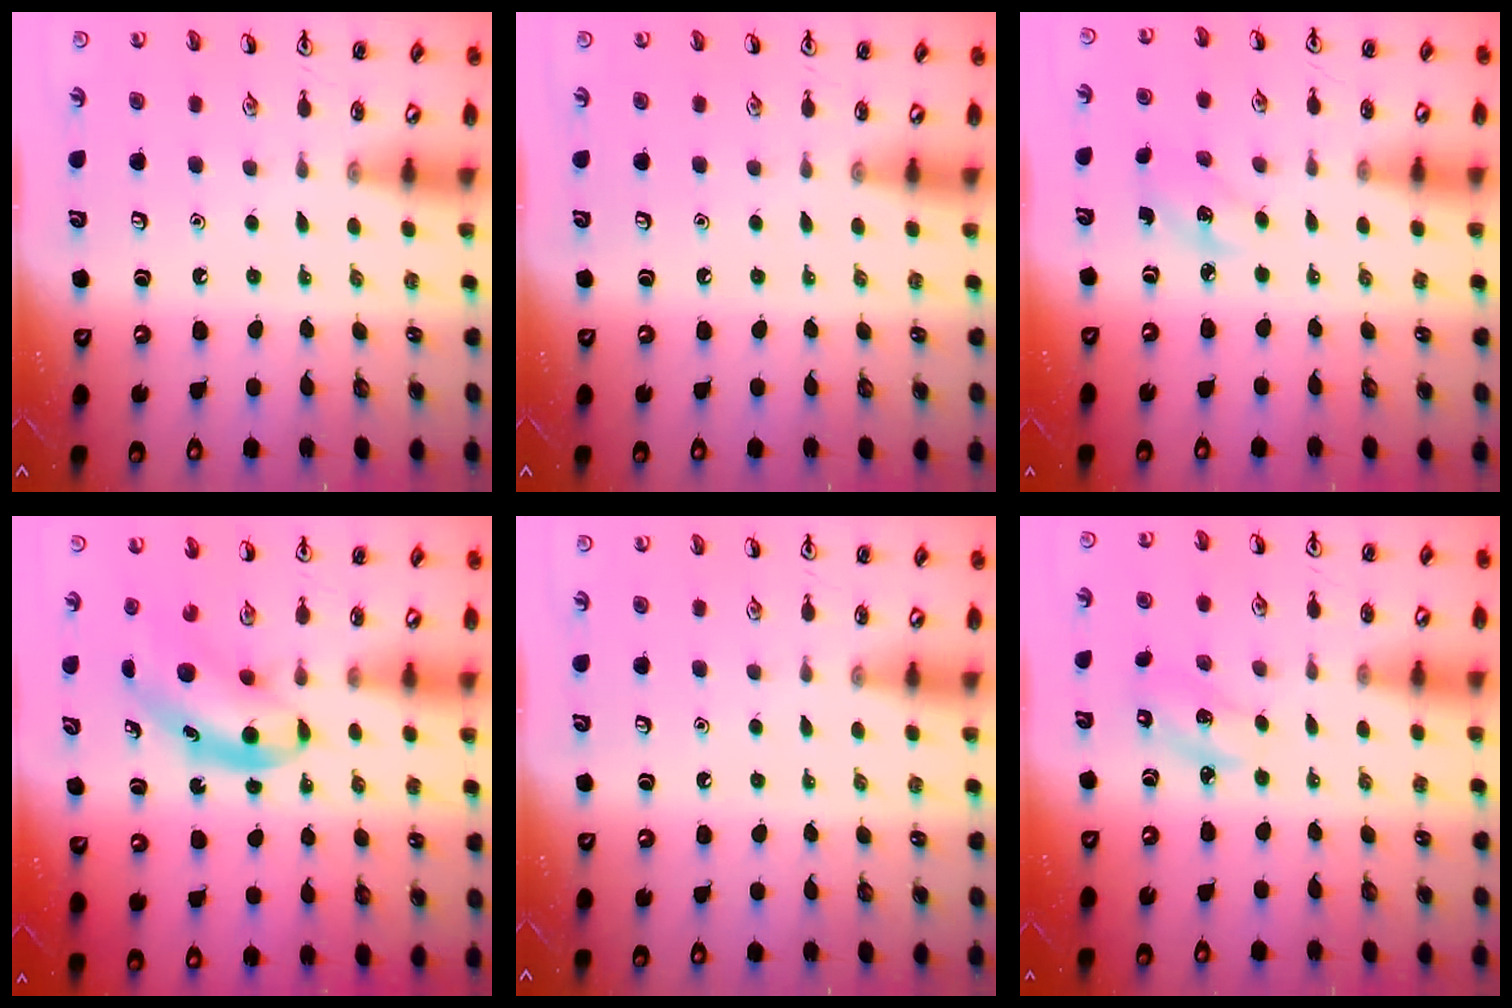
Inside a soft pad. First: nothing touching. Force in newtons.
{"total": 0.0}
{"total": 2.6, "press": 2.5, "slide": 0.8}
{"total": 5.9, "press": 5.9, "slide": 0.6}
{"total": 0.0}
{"total": 2.4, "press": 2.3, "slide": 0.5}